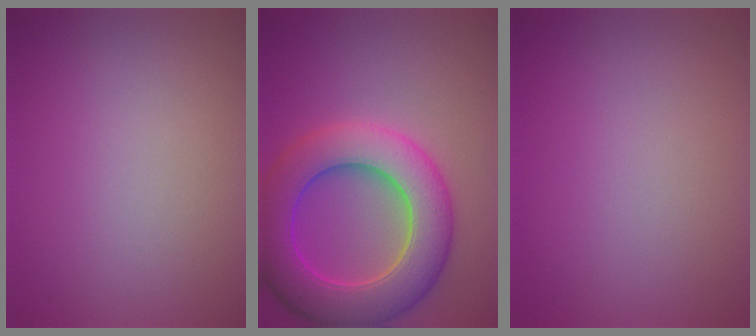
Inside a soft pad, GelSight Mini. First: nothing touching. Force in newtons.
{"total": 9.5, "press": 9.5, "slide": 0.3}
{"total": 0.0}